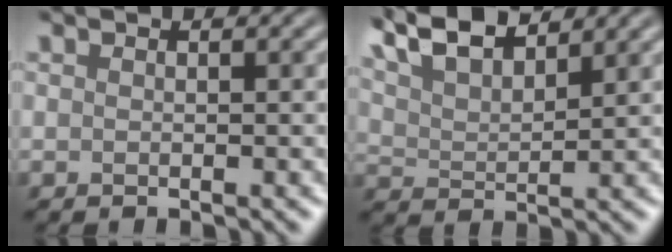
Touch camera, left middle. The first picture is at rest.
{"total": 7.2, "force": [5.8, 2.0, 3.8], "torque": [-0.074, 0.020, 0.089]}